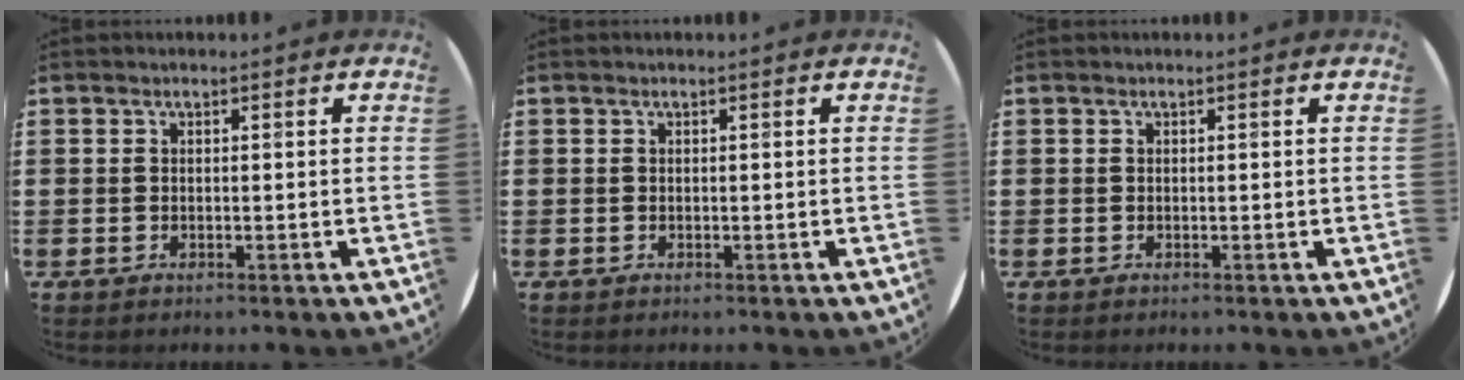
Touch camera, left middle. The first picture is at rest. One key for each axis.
{"total": 0.0}
{"total": 0.0}